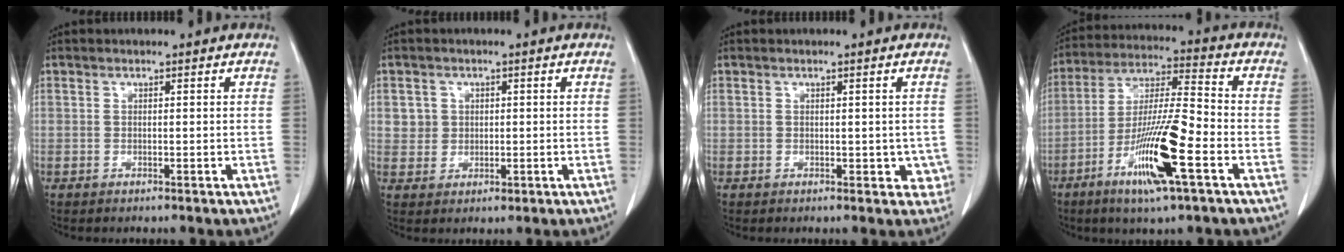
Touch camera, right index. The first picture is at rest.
{"total": 4.1, "force": [0.3, 3.9, 1.2], "torque": [-0.019, 0.007, 0.010]}
{"total": 2.8, "force": [-0.2, 2.1, 1.8], "torque": [-0.001, 0.004, 0.001]}
{"total": 14.6, "force": [-6.3, 0.9, 13.2], "torque": [-0.256, -0.017, -0.115]}